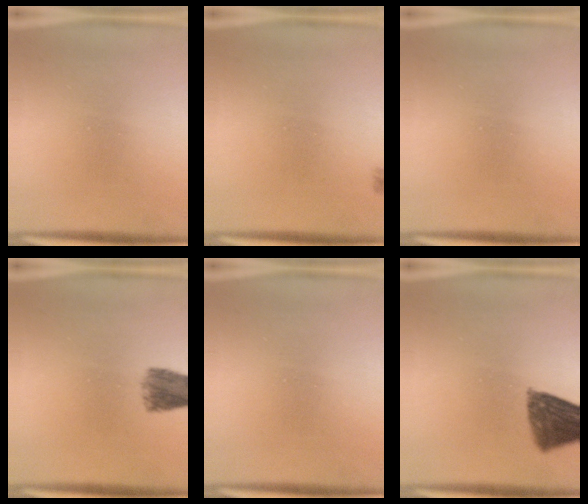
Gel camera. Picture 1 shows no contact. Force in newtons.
{"total": 1.1}
{"total": 0.0}
{"total": 4.6}
{"total": 0.0}
{"total": 9.9}